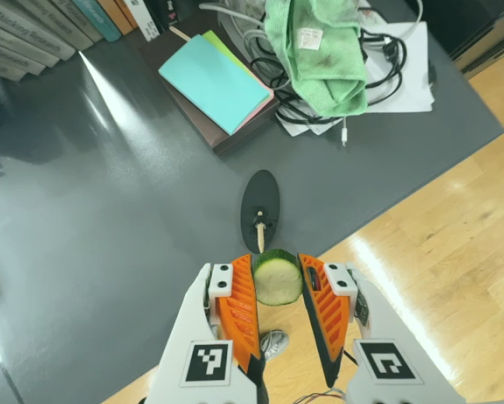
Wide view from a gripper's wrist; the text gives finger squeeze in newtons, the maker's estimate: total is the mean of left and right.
{"total": 8.7, "left": 8.5, "right": 8.9}